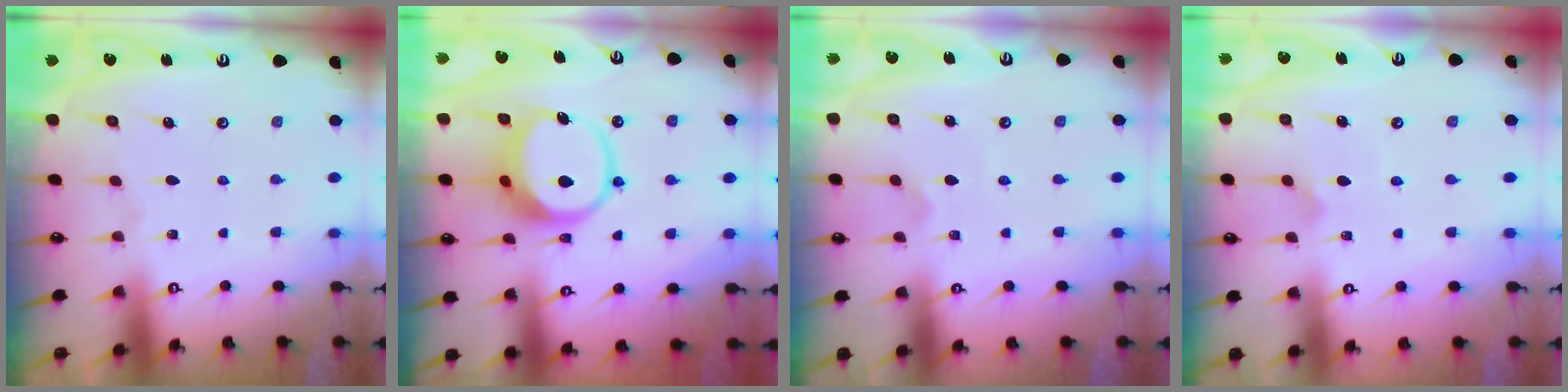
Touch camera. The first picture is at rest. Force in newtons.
{"total": 10.3, "press": 10.2, "slide": 1.4}
{"total": 2.0, "press": 2.0, "slide": 0.4}
{"total": 3.3, "press": 3.3, "slide": 0.5}